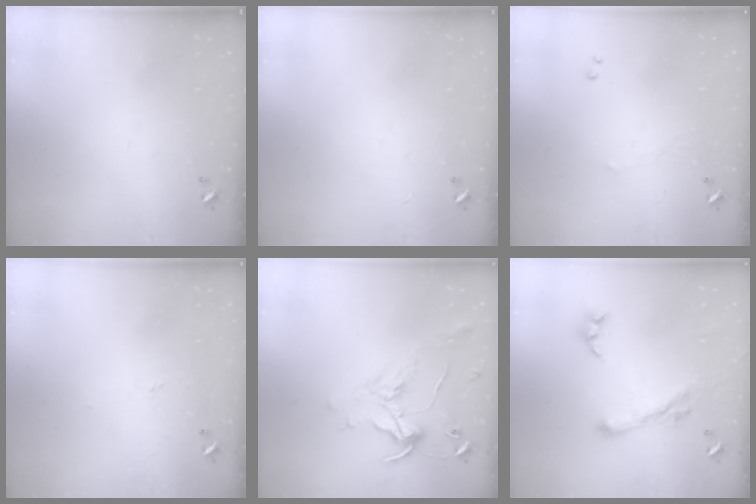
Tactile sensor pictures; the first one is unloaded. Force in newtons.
{"total": 0.9, "press": 0.9, "slide": 0.2}
{"total": 0.7, "press": 0.3, "slide": 0.6}
{"total": 1.7, "press": 1.5, "slide": 0.8}
{"total": 1.0, "press": 0.9, "slide": 0.5}
{"total": 1.6, "press": 1.1, "slide": 1.2}